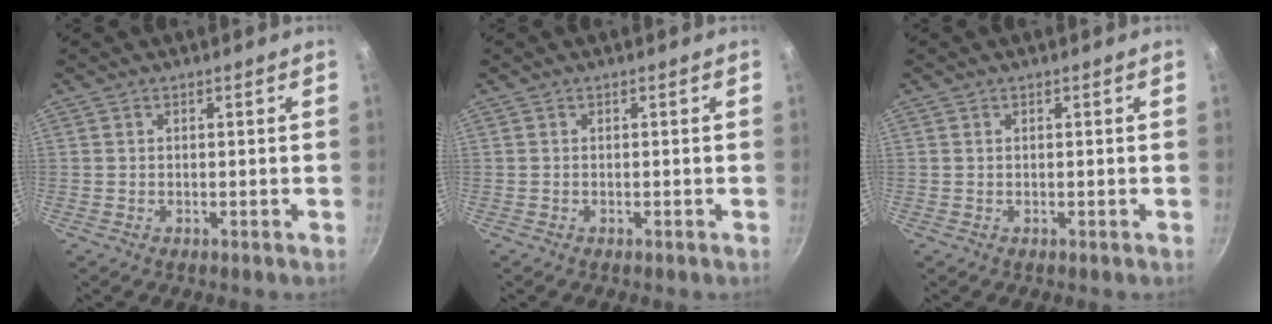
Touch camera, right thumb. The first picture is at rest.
{"total": 0.0}
{"total": 0.0}